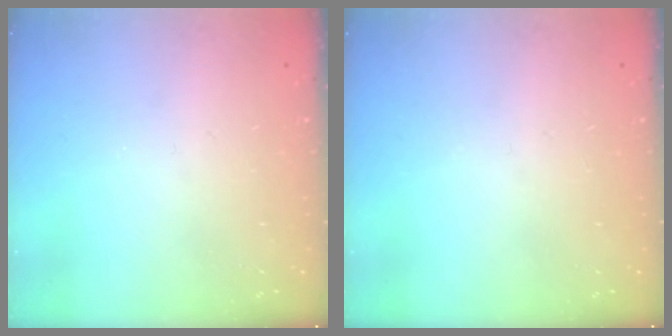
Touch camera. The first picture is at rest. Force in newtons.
{"total": 0.0}